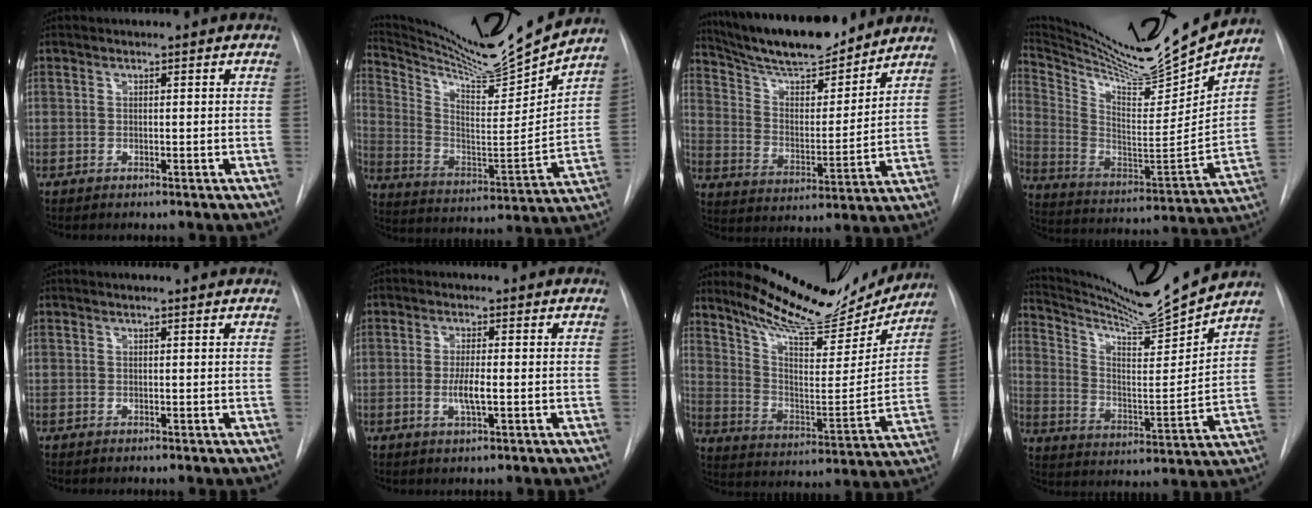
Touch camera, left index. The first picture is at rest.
{"total": 18.6, "force": [17.4, -0.8, 6.6], "torque": [-0.134, -0.073, 0.275]}
{"total": 17.5, "force": [15.5, 3.2, 7.5], "torque": [-0.132, -0.001, 0.256]}
{"total": 21.6, "force": [20.0, -0.2, 8.3], "torque": [-0.164, -0.079, 0.316]}
{"total": 1.5, "force": [1.4, -0.1, 0.7], "torque": [-0.010, 0.009, 0.013]}
{"total": 3.3, "force": [-1.3, 0.3, 3.0], "torque": [-0.060, -0.011, -0.020]}
{"total": 18.9, "force": [17.1, 4.2, 6.8], "torque": [-0.109, -0.043, 0.255]}
{"total": 15.7, "force": [14.8, -2.3, 4.8], "torque": [-0.100, -0.057, 0.242]}